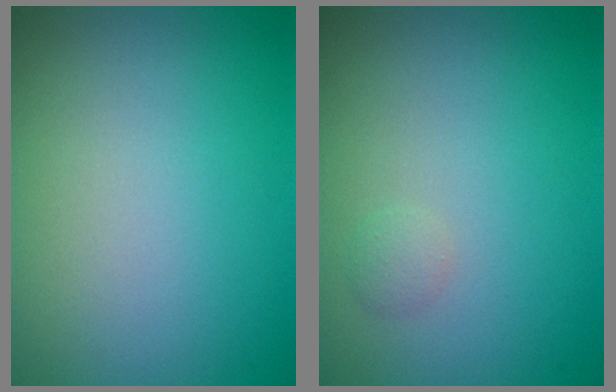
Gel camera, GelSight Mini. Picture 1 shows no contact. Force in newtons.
{"total": 0.7, "press": 0.7, "slide": 0.0}